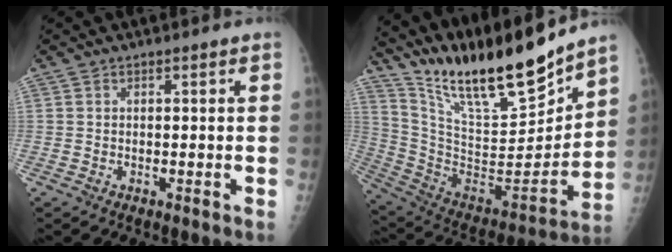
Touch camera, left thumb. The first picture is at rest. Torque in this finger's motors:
{"motor_torque": [1.15, 0.92, 1.40, -1.37, 0.21]}